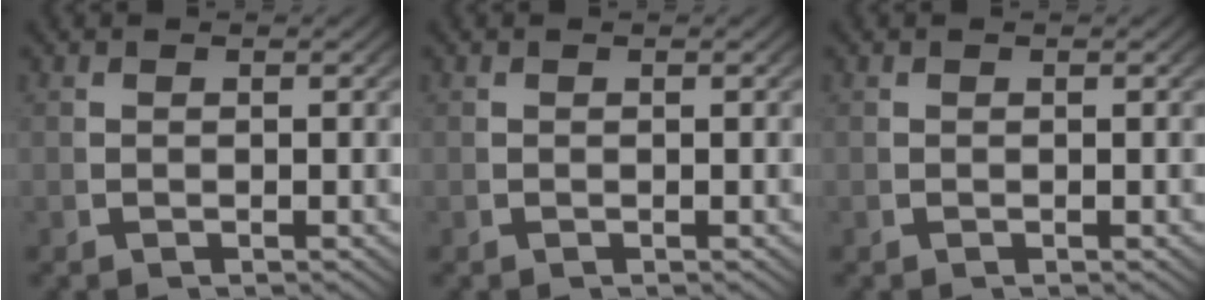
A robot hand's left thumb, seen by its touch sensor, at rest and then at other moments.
{"total": 0.0}
{"total": 0.0}